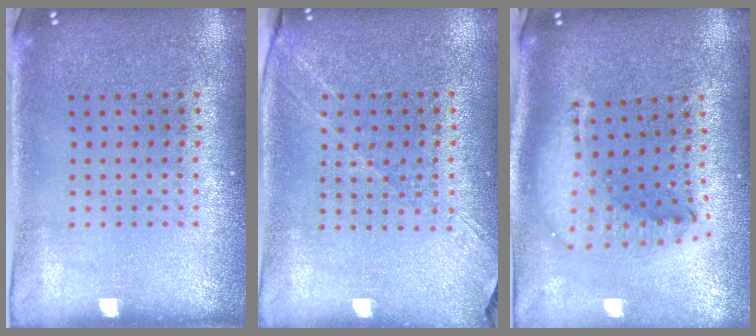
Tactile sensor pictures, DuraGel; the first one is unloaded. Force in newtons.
{"total": 1.4, "press": 1.3, "slide": 0.6}
{"total": 2.1, "press": 1.7, "slide": 1.3}